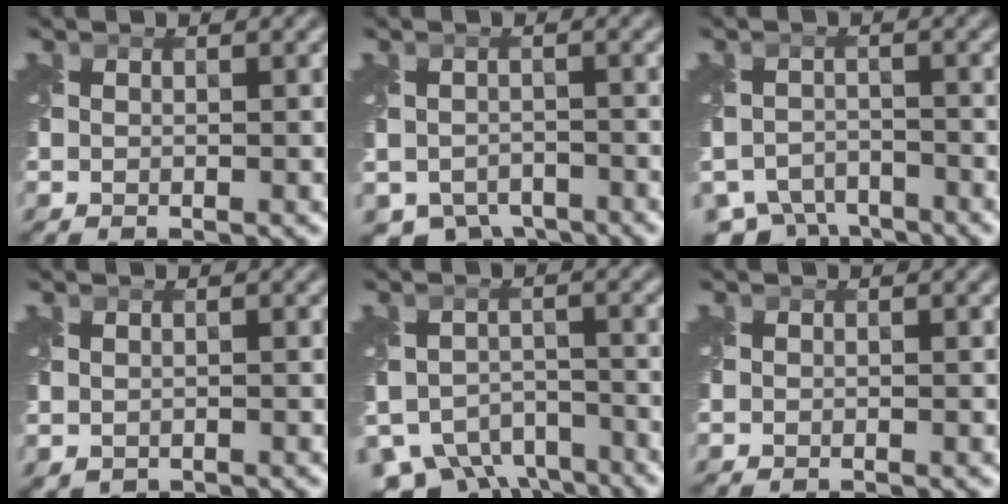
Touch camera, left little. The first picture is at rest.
{"total": 4.6, "force": [-3.5, 2.6, 1.3], "torque": [-0.018, -0.019, -0.059]}
{"total": 5.9, "force": [-5.2, 2.4, 1.3], "torque": [-0.013, -0.014, -0.088]}
{"total": 0.7, "force": [0.0, 0.6, 0.5], "torque": [-0.014, -0.005, 0.007]}
{"total": 8.6, "force": [-6.8, 4.6, 2.7], "torque": [-0.044, -0.020, -0.097]}
{"total": 0.0}